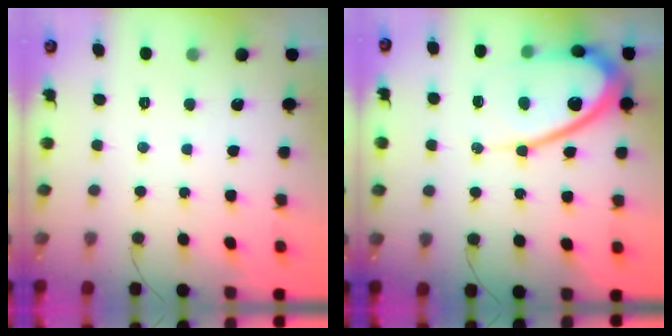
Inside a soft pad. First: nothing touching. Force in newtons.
{"total": 13.0, "press": 12.9, "slide": 1.2}